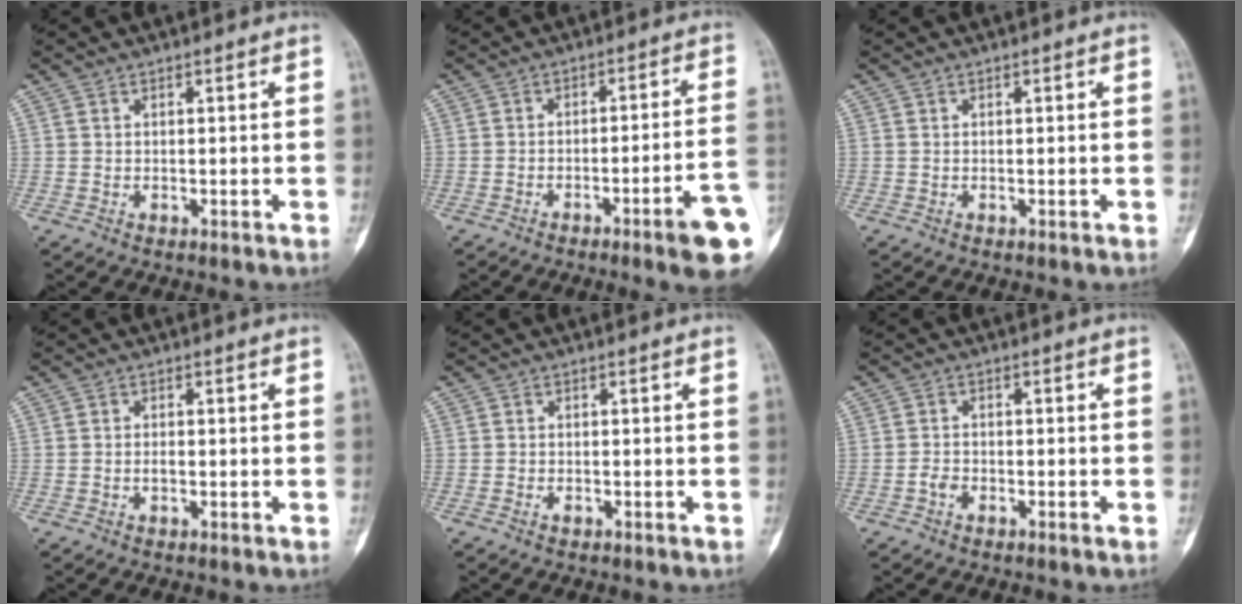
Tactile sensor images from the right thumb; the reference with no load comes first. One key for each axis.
{"total": 10.9, "fx": -4.9, "fy": 0.5, "fz": 9.7, "tx": -0.129, "ty": 0.022, "tz": -0.066}
{"total": 0.0}
{"total": 1.0, "fx": -0.4, "fy": 0.4, "fz": 0.8, "tx": -0.015, "ty": 0.001, "tz": -0.007}
{"total": 0.8, "fx": -0.6, "fy": 0.4, "fz": 0.4, "tx": -0.012, "ty": 0.004, "tz": -0.009}
{"total": 1.7, "fx": -1.1, "fy": 0.9, "fz": 0.9, "tx": -0.018, "ty": 0.006, "tz": -0.024}